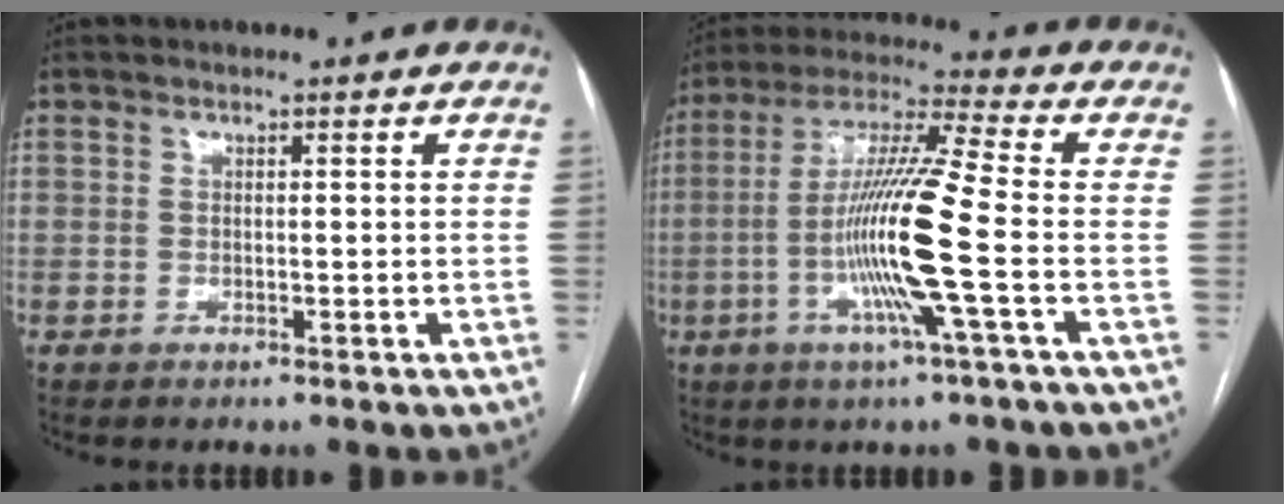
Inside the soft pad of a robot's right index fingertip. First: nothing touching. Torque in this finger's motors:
{"motor_torque": [2.14, 0.00, 1.05, 0.21]}